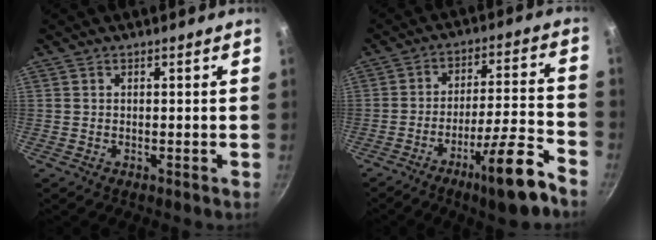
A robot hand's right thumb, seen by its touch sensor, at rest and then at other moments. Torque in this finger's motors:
{"motor_torque": [2.46, 1.24, 1.80, -0.96, 0.78]}